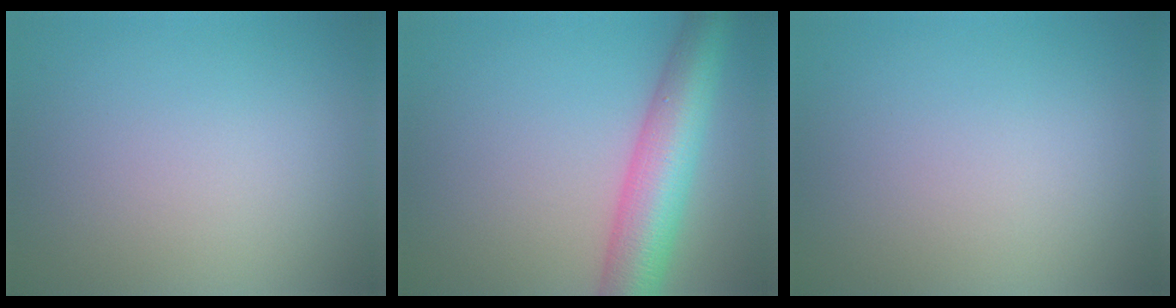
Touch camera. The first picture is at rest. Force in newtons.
{"total": 8.2, "press": 8.2, "slide": 0.3}
{"total": 0.0}